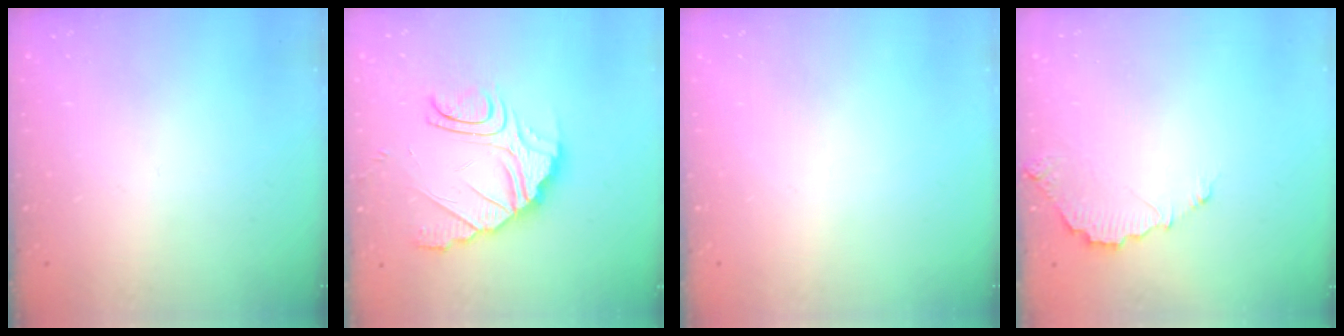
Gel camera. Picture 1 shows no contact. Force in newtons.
{"total": 10.6, "press": 10.5, "slide": 0.7}
{"total": 0.0}
{"total": 5.0, "press": 5.0, "slide": 0.3}